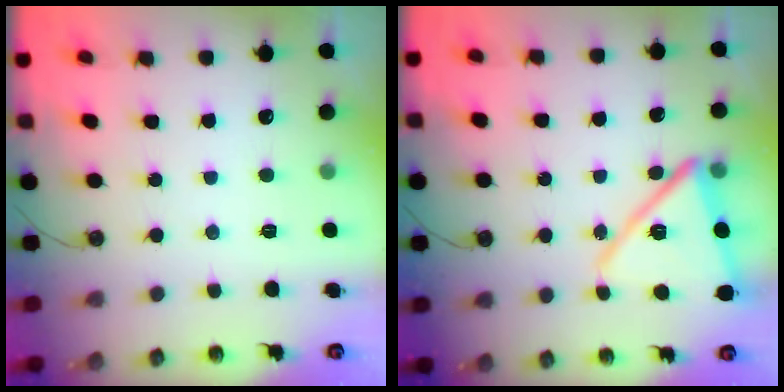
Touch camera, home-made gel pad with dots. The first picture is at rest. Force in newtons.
{"total": 15.1, "press": 15.1, "slide": 1.3}